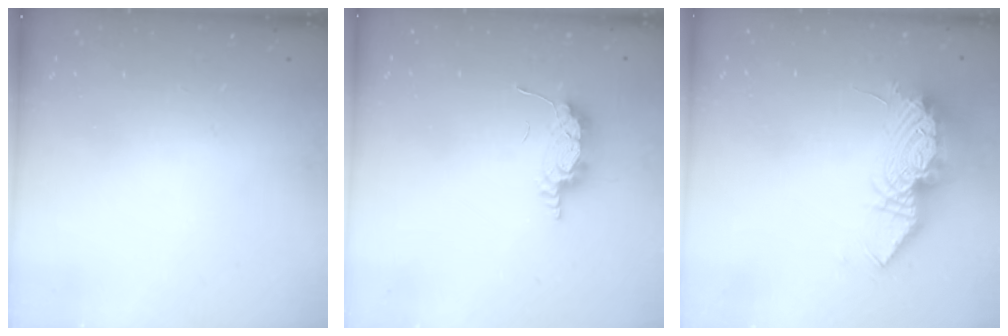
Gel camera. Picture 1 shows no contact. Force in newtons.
{"total": 10.4, "press": 8.5, "slide": 6.0}
{"total": 12.4, "press": 12.3, "slide": 1.0}